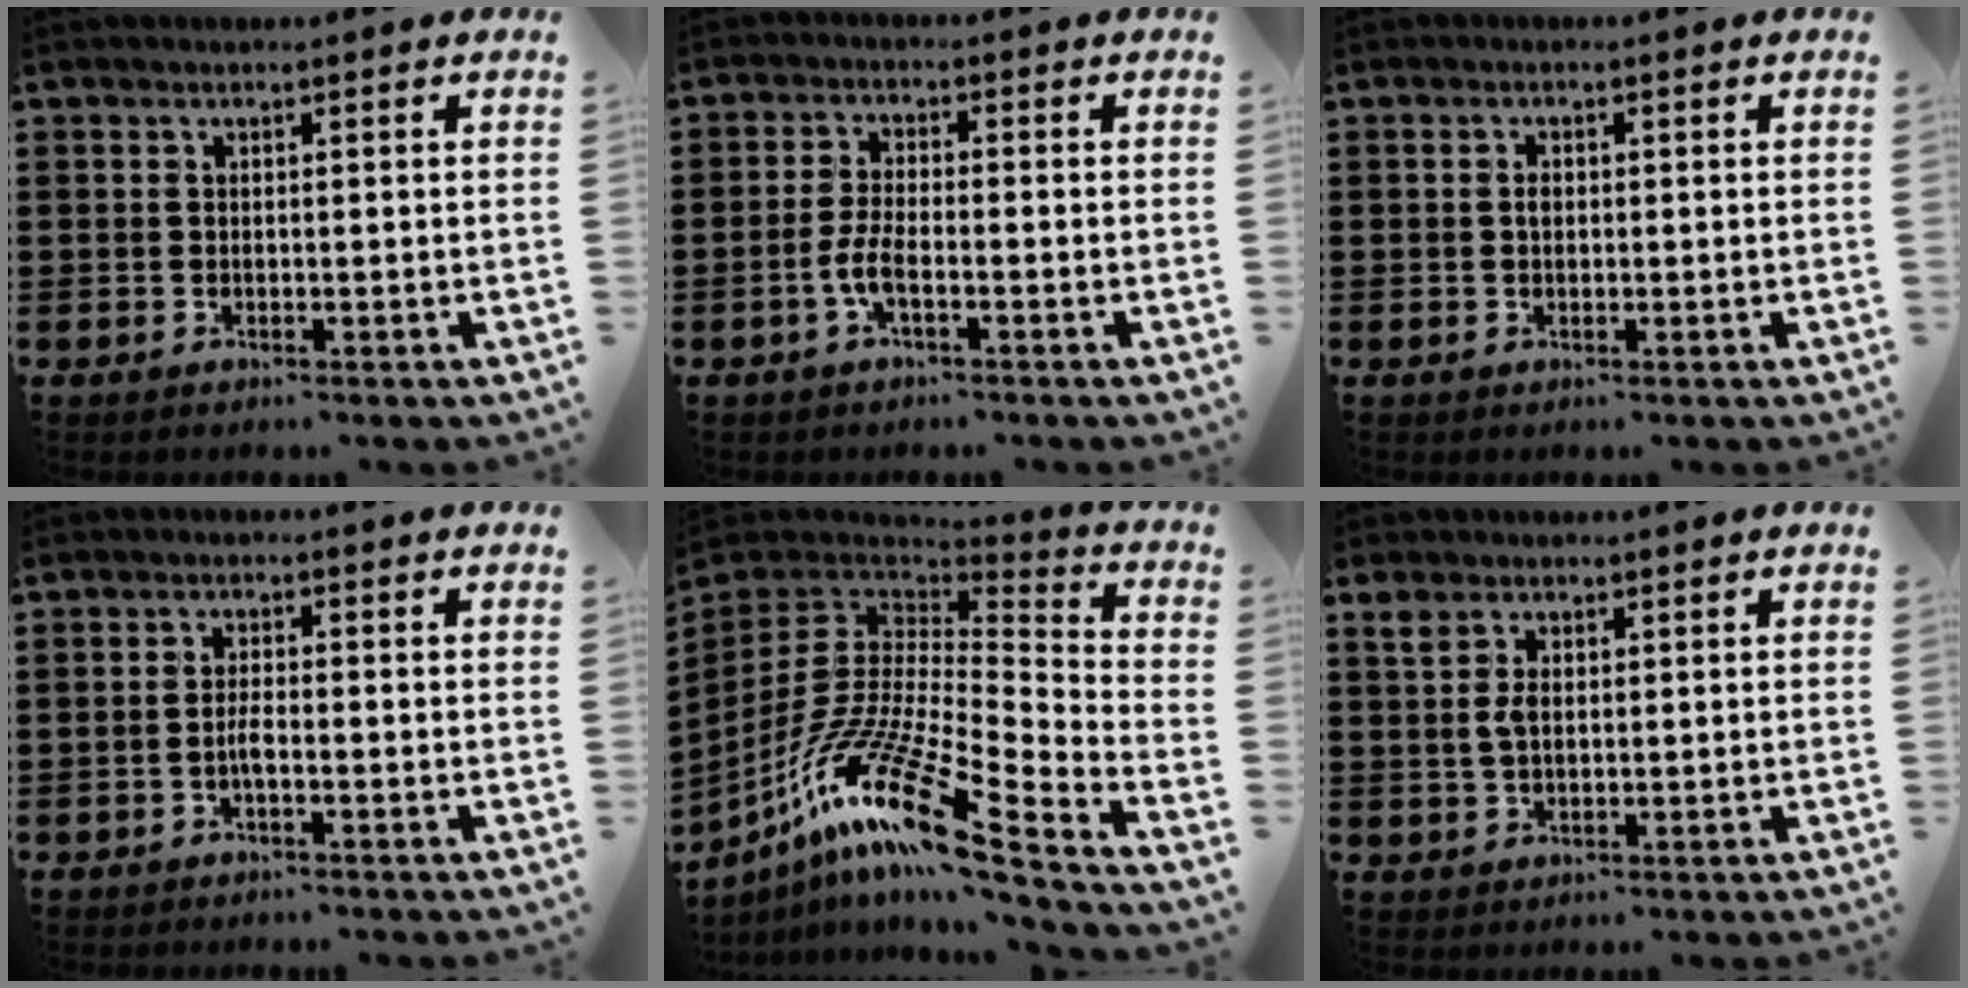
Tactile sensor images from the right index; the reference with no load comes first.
{"total": 4.1, "force": [-1.7, 1.1, 3.6], "torque": [-0.089, -0.006, -0.039]}
{"total": 1.3, "force": [0.1, 0.8, 1.0], "torque": [-0.022, 0.003, 0.000]}
{"total": 2.2, "force": [-1.0, 0.4, 2.0], "torque": [-0.044, 0.000, -0.020]}
{"total": 17.1, "force": [-10.5, 2.9, 13.2], "torque": [-0.277, 0.008, -0.204]}
{"total": 3.1, "force": [0.9, 1.8, 2.4], "torque": [-0.053, 0.010, 0.015]}